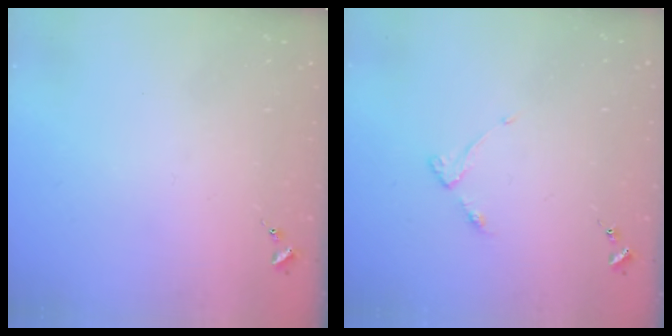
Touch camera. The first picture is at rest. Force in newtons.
{"total": 4.0, "press": 3.9, "slide": 0.5}